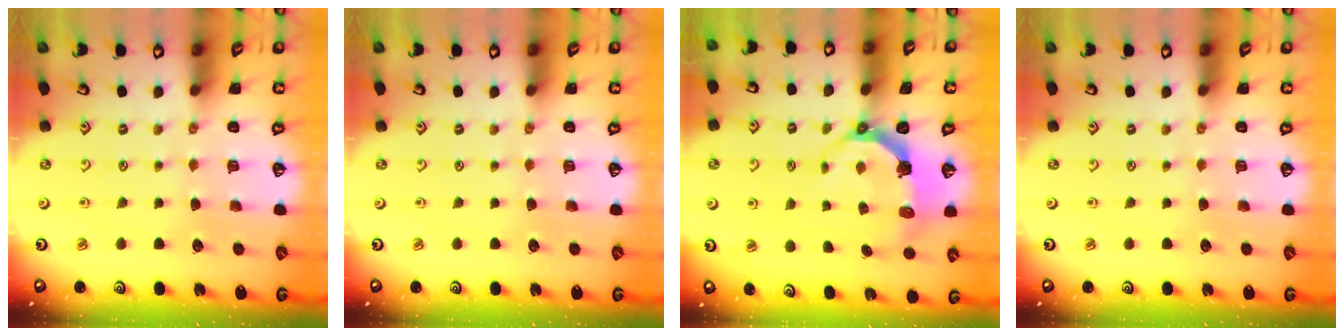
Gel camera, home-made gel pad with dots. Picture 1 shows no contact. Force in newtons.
{"total": 0.0}
{"total": 7.3, "press": 5.5, "slide": 4.8}
{"total": 0.0}